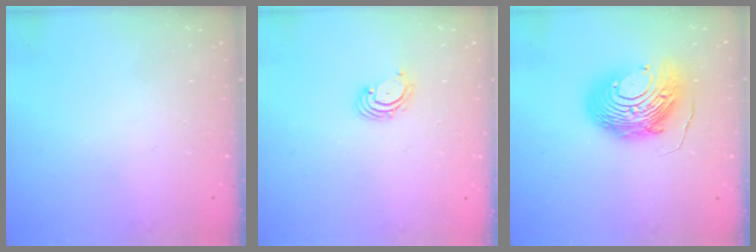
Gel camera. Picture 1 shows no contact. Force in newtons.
{"total": 1.8, "press": 1.7, "slide": 0.7}
{"total": 14.6, "press": 14.6, "slide": 1.3}